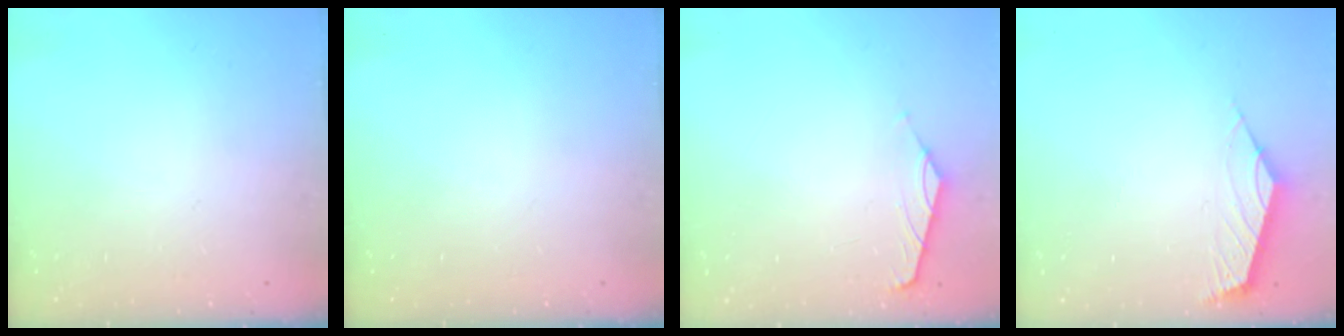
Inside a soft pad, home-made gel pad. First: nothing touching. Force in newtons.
{"total": 0.0}
{"total": 0.0}
{"total": 2.6, "press": 2.5, "slide": 0.6}